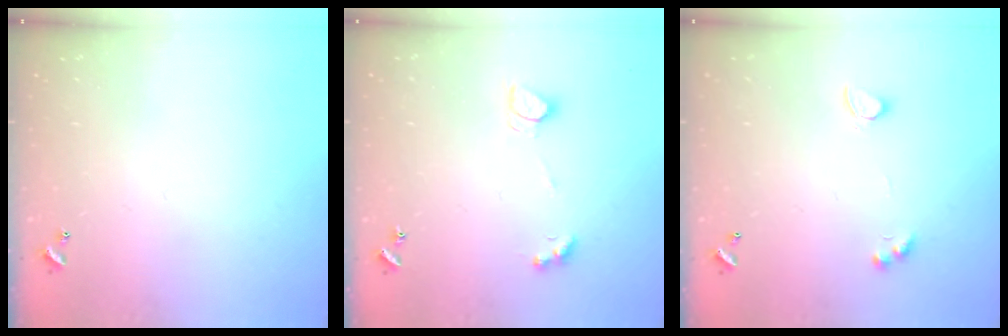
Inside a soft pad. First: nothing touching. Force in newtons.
{"total": 2.2, "press": 2.2, "slide": 0.4}
{"total": 2.9, "press": 2.6, "slide": 1.3}